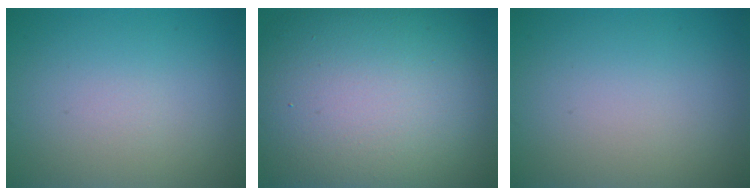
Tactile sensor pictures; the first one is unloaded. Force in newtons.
{"total": 17.8, "press": 17.7, "slide": 1.1}
{"total": 0.0}